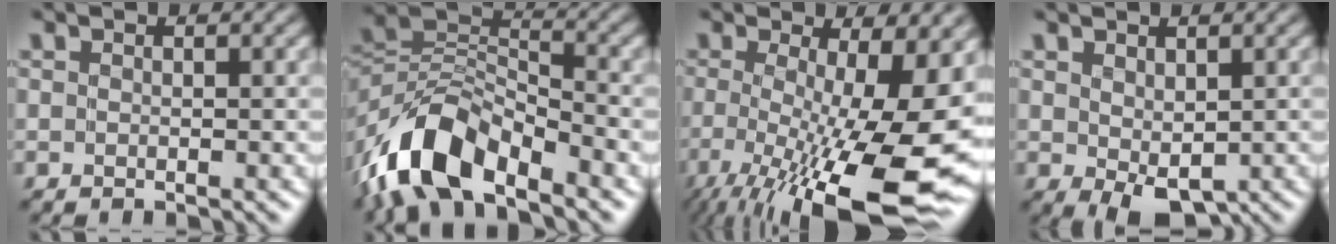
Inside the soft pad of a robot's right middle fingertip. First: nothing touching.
{"total": 9.6, "force": [-6.3, 4.6, 5.6], "torque": [-0.109, 0.007, -0.135]}
{"total": 16.5, "force": [-5.2, 5.5, 14.6], "torque": [-0.243, -0.036, -0.074]}
{"total": 2.8, "force": [-0.1, 1.9, 2.1], "torque": [-0.042, -0.004, 0.006]}